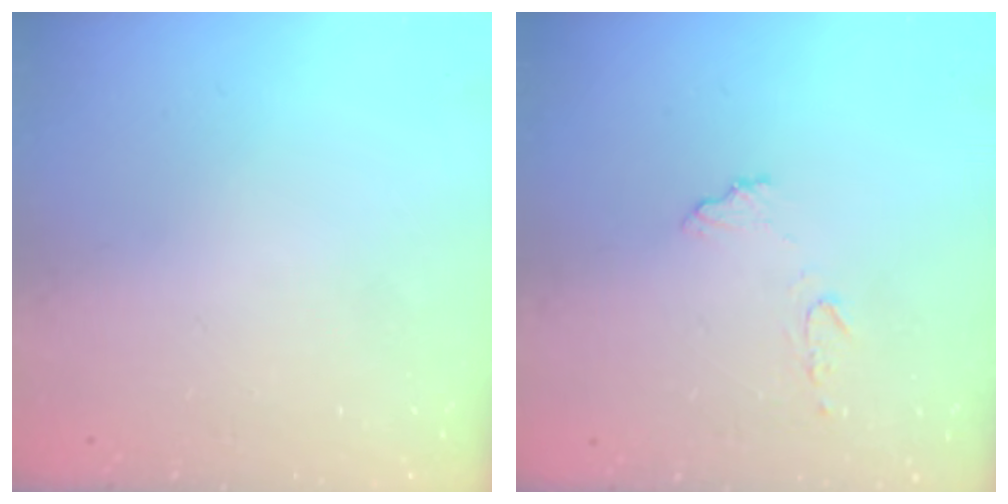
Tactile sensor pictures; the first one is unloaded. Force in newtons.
{"total": 9.2, "press": 9.2, "slide": 0.5}